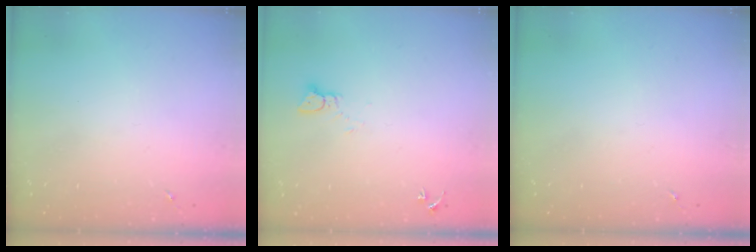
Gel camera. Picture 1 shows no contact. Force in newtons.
{"total": 2.4, "press": 2.4, "slide": 0.2}
{"total": 0.0}